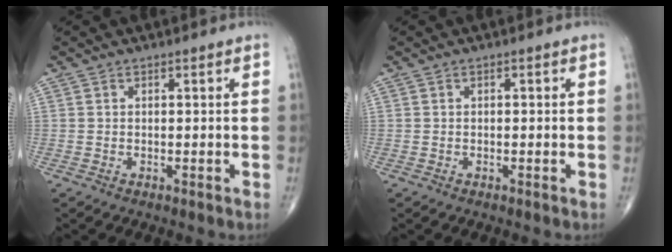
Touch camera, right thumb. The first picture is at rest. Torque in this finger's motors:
{"motor_torque": [-0.26, -0.01, -0.12, -0.12, 0.02]}